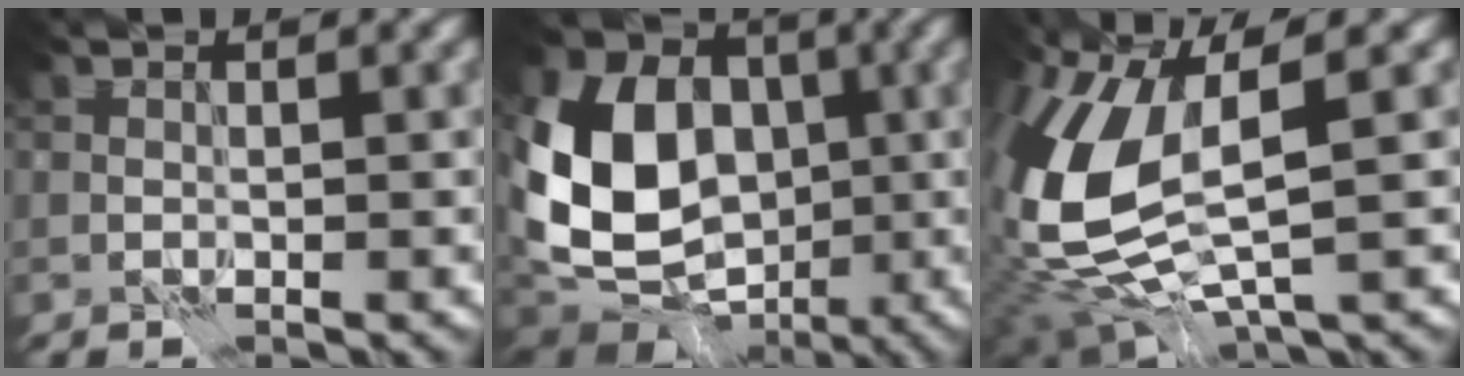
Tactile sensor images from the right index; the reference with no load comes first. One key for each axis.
{"total": 13.0, "fx": -1.2, "fy": 10.1, "fz": 8.0, "tx": -0.157, "ty": -0.003, "tz": -0.044}
{"total": 11.4, "fx": 0.6, "fy": 5.5, "fz": 9.9, "tx": -0.228, "ty": -0.014, "tz": 0.010}